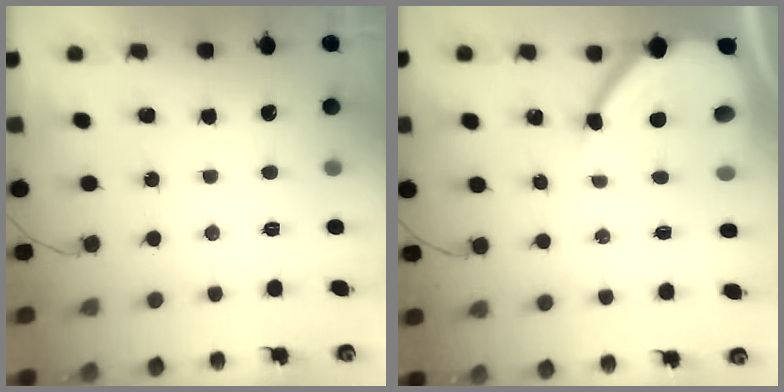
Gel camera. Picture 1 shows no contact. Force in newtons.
{"total": 8.5, "press": 8.5, "slide": 0.7}